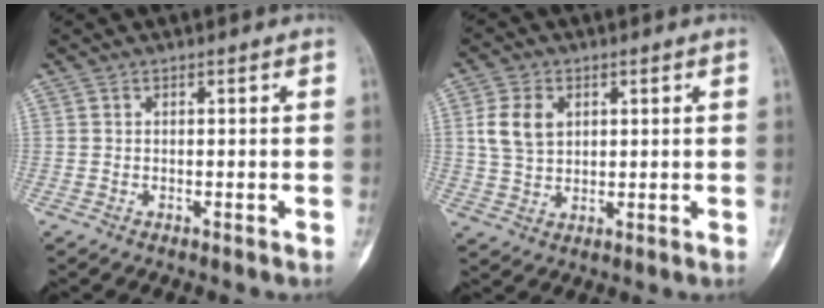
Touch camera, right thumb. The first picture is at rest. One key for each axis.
{"total": 7.0, "fx": 1.9, "fy": 5.0, "fz": 4.5, "tx": -0.078, "ty": -0.003, "tz": 0.040}